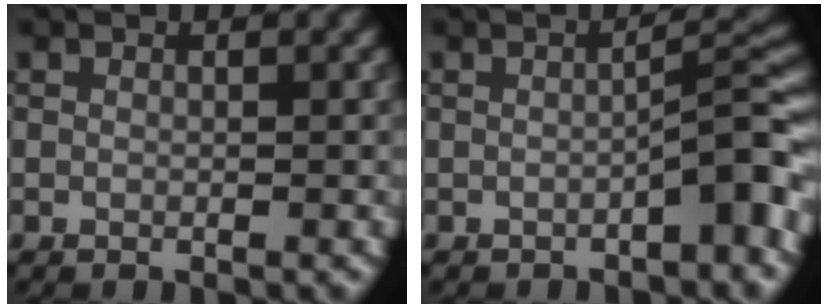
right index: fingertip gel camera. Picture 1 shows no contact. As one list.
[{"total": 3.9, "force": [-1.9, 0.6, 3.4], "torque": [-0.046, 0.022, -0.029]}]